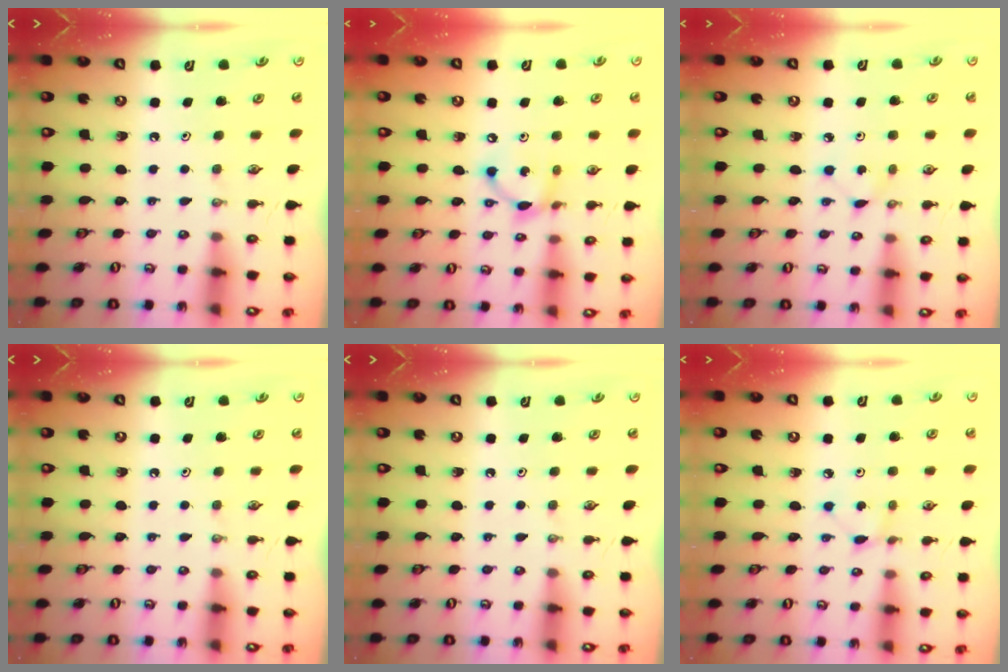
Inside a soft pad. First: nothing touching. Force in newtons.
{"total": 8.6, "press": 8.6, "slide": 0.4}
{"total": 1.5, "press": 1.4, "slide": 0.2}
{"total": 0.0}
{"total": 0.0}
{"total": 1.3, "press": 1.3, "slide": 0.1}